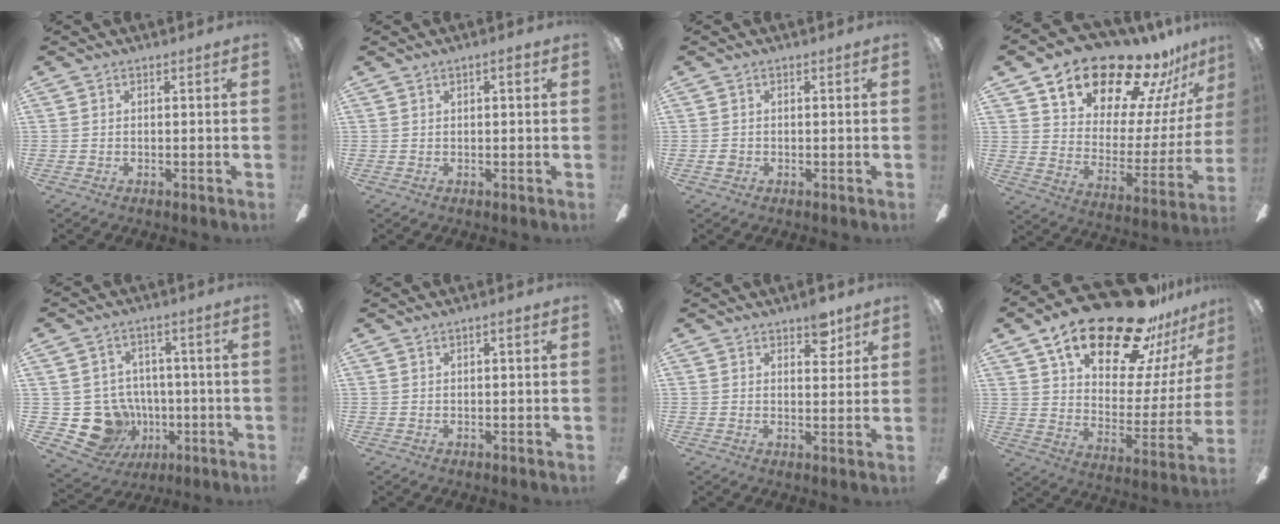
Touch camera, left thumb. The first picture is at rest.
{"total": 1.8, "force": [0.9, 0.4, 1.5], "torque": [-0.023, 0.000, 0.012]}
{"total": 1.2, "force": [-0.1, 1.1, 0.5], "torque": [-0.008, 0.005, -0.004]}
{"total": 21.3, "force": [17.3, 9.1, 8.3], "torque": [-0.131, -0.123, 0.305]}
{"total": 12.8, "force": [-3.6, 11.5, 4.5], "torque": [-0.114, 0.018, -0.052]}
{"total": 1.3, "force": [0.5, 0.2, 1.1], "torque": [-0.023, 0.001, 0.008]}
{"total": 5.6, "force": [4.0, 2.6, 2.8], "torque": [-0.023, -0.015, 0.067]}
{"total": 27.6, "force": [19.1, 11.0, 16.6], "torque": [-0.266, -0.117, 0.330]}